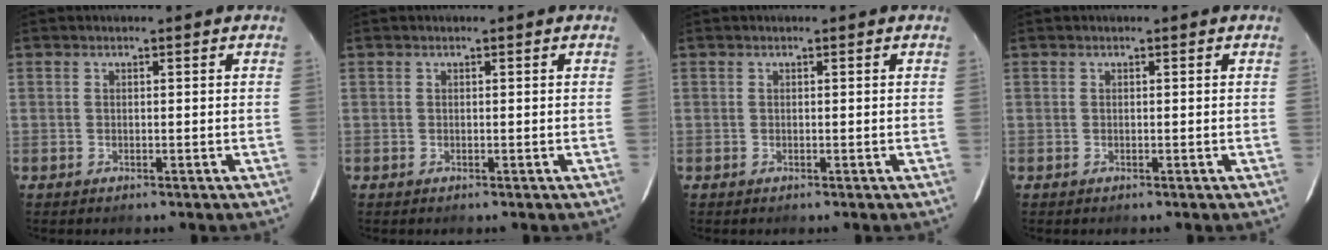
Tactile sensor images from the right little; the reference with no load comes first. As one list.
[{"total": 0.0}, {"total": 0.0}, {"total": 0.0}]